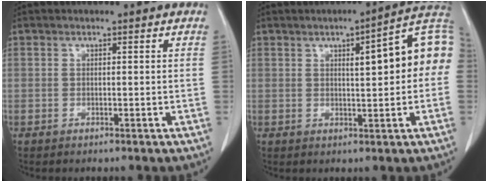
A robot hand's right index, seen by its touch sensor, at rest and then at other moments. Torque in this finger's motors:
{"motor_torque": [0.47, 0.15, 0.40, 0.06]}